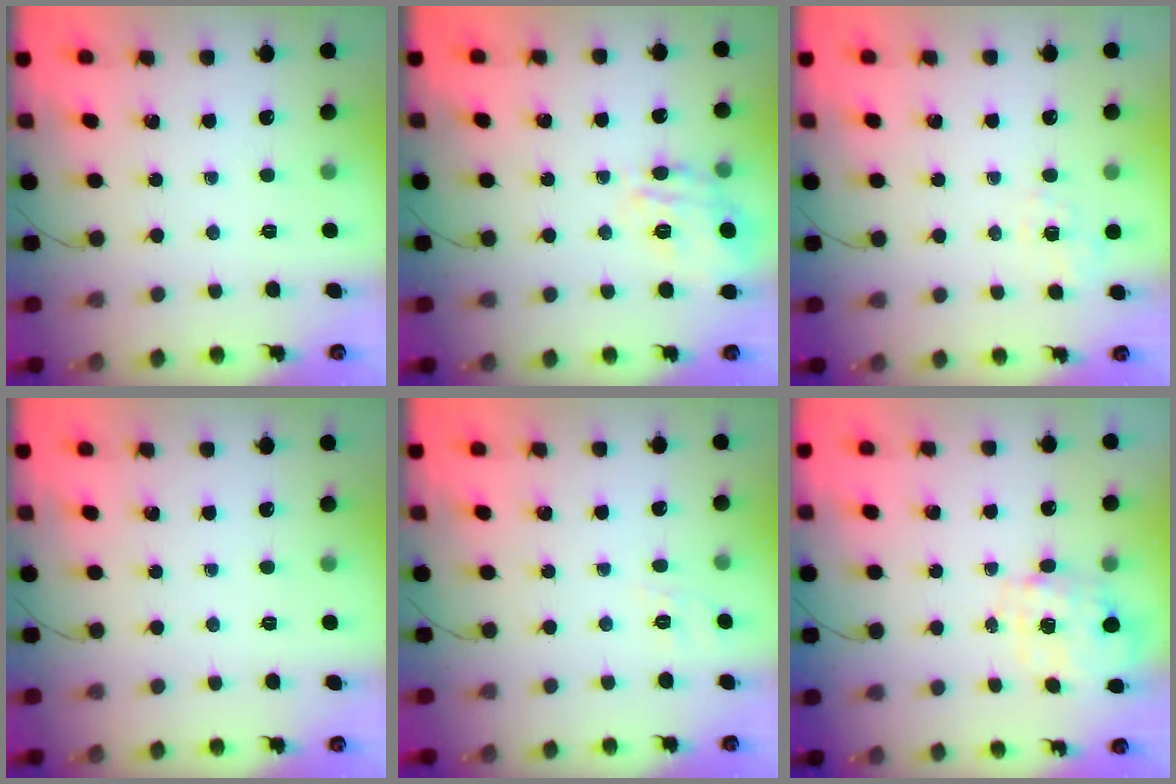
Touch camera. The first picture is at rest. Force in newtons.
{"total": 11.8, "press": 11.7, "slide": 0.7}
{"total": 1.8, "press": 0.4, "slide": 1.7}
{"total": 0.0}
{"total": 6.8, "press": 6.6, "slide": 1.8}
{"total": 3.8, "press": 3.7, "slide": 0.9}